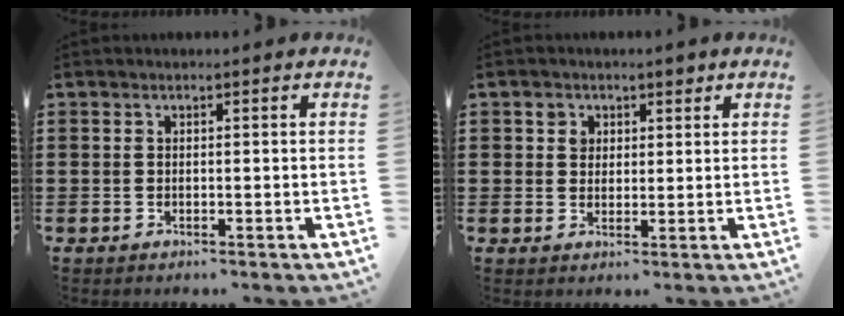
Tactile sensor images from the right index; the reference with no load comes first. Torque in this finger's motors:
{"motor_torque": [0.06, -0.03, 0.03, 0.00]}